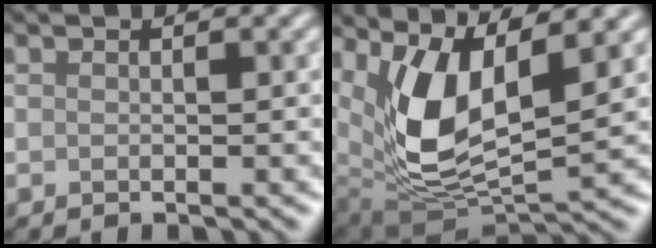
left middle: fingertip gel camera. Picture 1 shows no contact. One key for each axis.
{"total": 8.6, "fx": 2.9, "fy": 3.8, "fz": 7.2, "tx": -0.155, "ty": -0.019, "tz": 0.065}